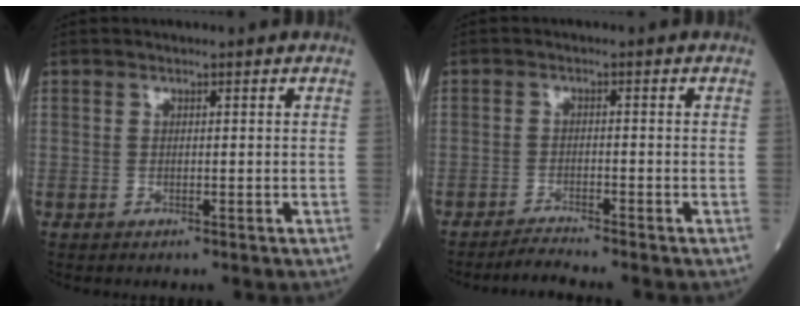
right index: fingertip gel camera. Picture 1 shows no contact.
{"total": 2.7, "force": [-2.5, -1.0, 0.2], "torque": [-0.009, -0.016, -0.046]}